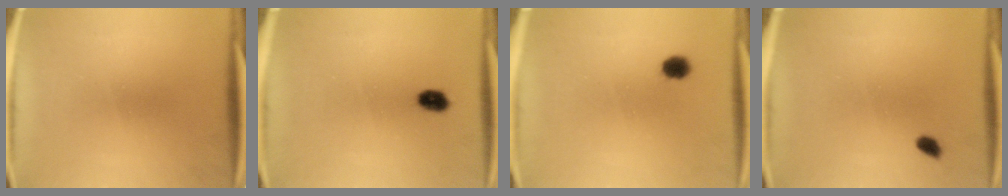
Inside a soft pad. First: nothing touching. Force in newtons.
{"total": 2.8}
{"total": 3.4}
{"total": 1.5}